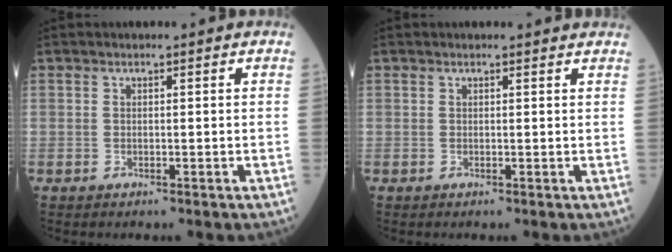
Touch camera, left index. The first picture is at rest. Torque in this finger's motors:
{"motor_torque": [1.06, -1.07, 0.08, 0.02]}